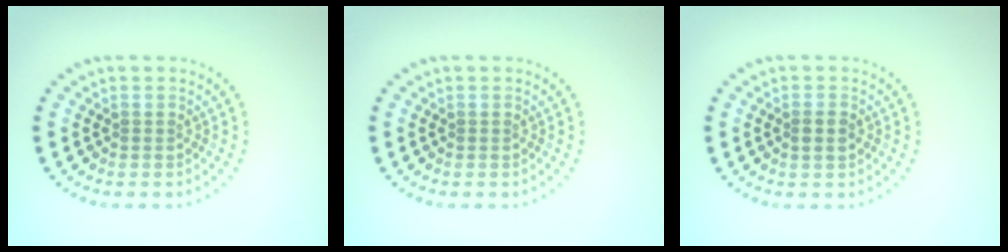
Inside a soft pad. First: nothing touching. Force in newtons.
{"total": 0.0}
{"total": 1.4, "press": 1.3, "slide": 0.4}